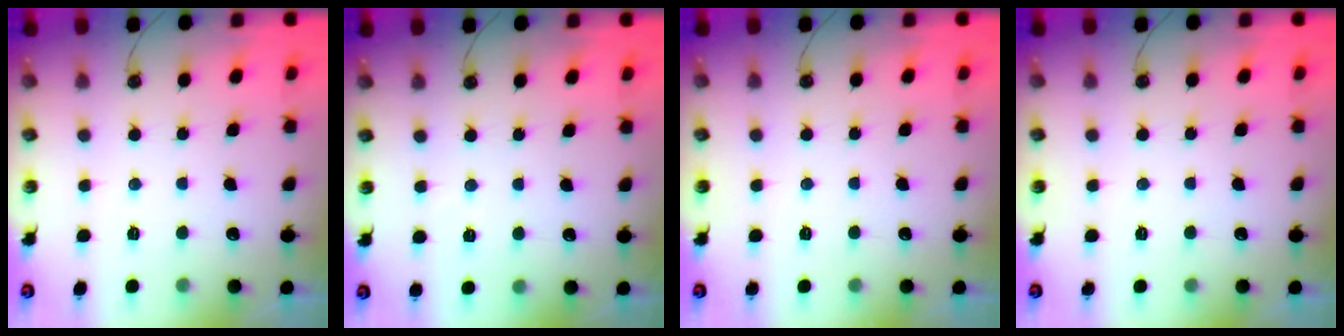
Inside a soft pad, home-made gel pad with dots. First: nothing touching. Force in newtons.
{"total": 1.1, "press": 0.7, "slide": 0.8}
{"total": 0.0}
{"total": 0.0}